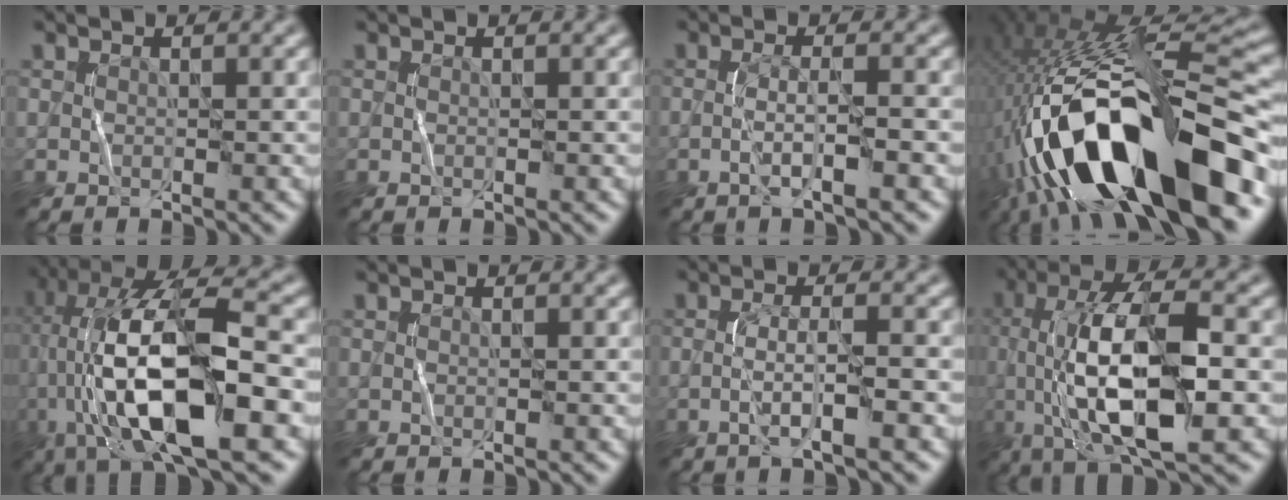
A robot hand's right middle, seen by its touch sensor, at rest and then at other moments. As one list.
[{"total": 0.0}, {"total": 2.2, "force": [-0.9, 0.2, 2.0], "torque": [-0.040, 0.011, -0.022]}, {"total": 16.1, "force": [-6.4, 5.7, 13.7], "torque": [-0.241, 0.029, -0.097]}, {"total": 14.1, "force": [-1.7, 4.9, 13.1], "torque": [-0.242, 0.027, -0.031]}, {"total": 0.0}, {"total": 2.6, "force": [-1.0, 0.2, 2.3], "torque": [-0.047, 0.012, -0.026]}, {"total": 11.6, "force": [-1.0, 3.9, 10.9], "torque": [-0.196, 0.016, -0.023]}]